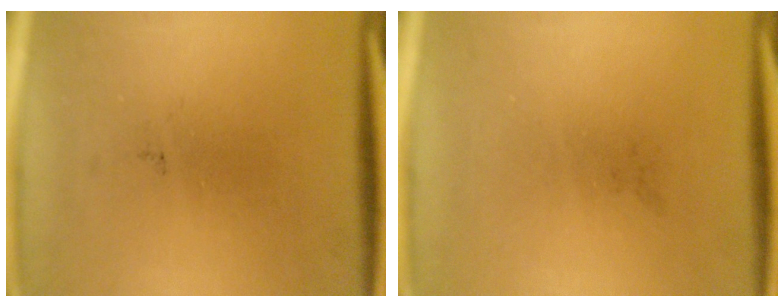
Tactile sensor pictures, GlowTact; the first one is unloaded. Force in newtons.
{"total": 0.0}